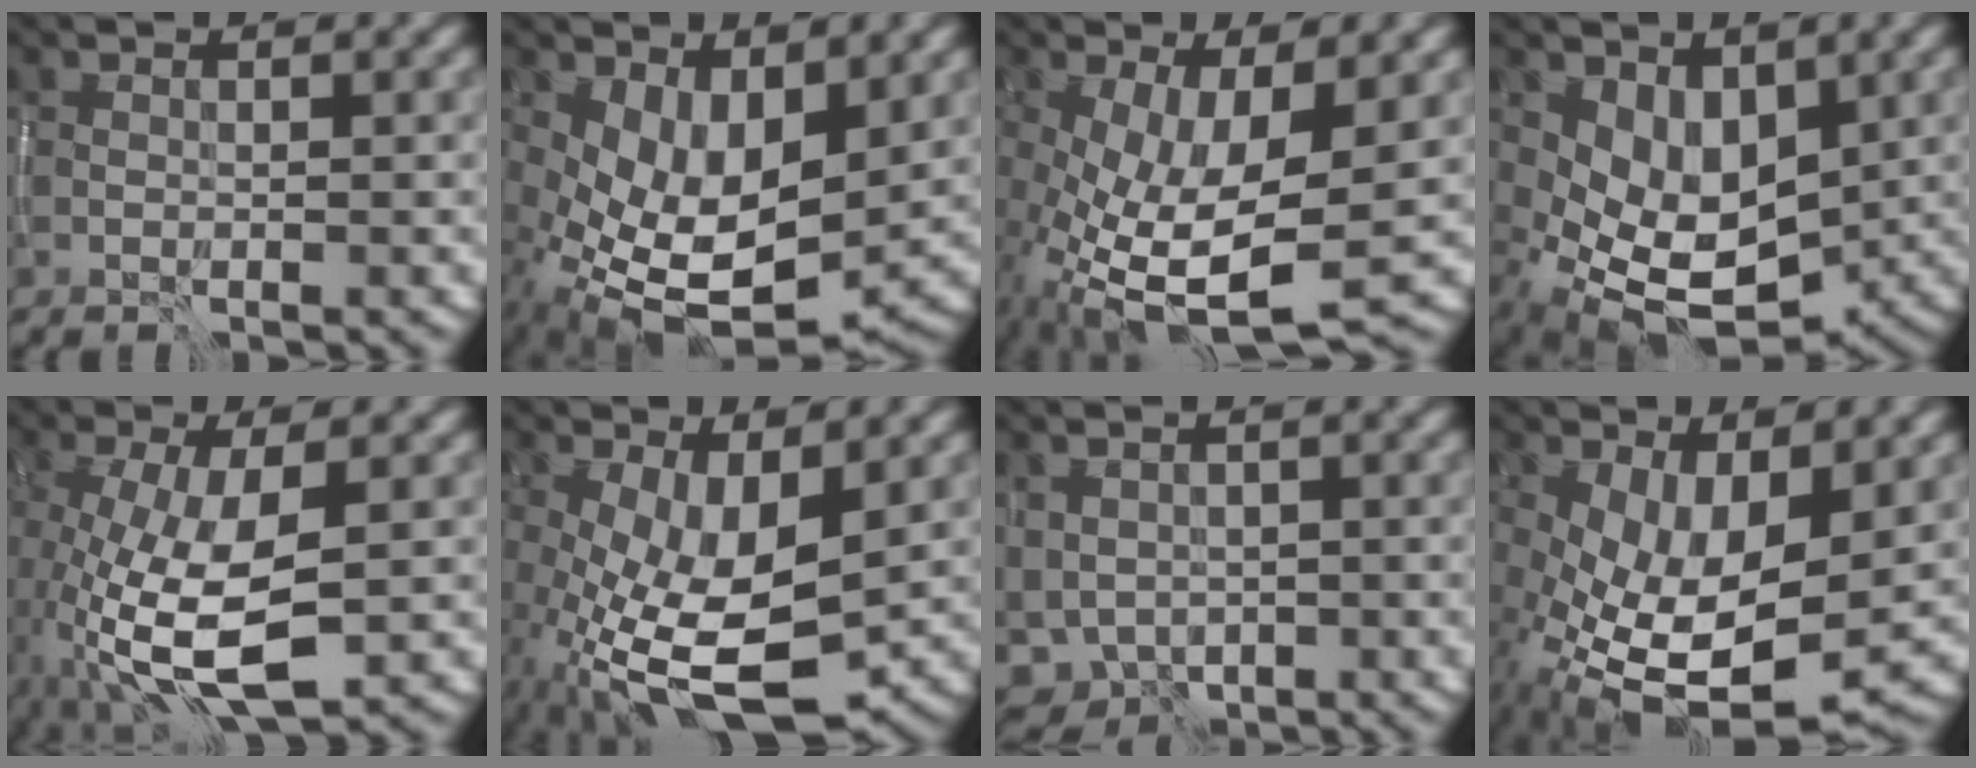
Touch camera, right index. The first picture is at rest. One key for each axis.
{"total": 9.4, "fx": -0.8, "fy": 5.1, "fz": 7.8, "tx": -0.156, "ty": -0.026, "tz": -0.002}
{"total": 10.6, "fx": -2.1, "fy": 4.1, "fz": 9.5, "tx": -0.191, "ty": -0.026, "tz": -0.028}
{"total": 6.3, "fx": 0.2, "fy": 4.1, "fz": 4.7, "tx": -0.089, "ty": -0.016, "tz": 0.014}
{"total": 9.2, "fx": -2.6, "fy": 3.7, "fz": 8.0, "tx": -0.186, "ty": -0.017, "tz": -0.044}
{"total": 9.3, "fx": -1.9, "fy": 3.8, "fz": 8.2, "tx": -0.172, "ty": -0.017, "tz": -0.028}
{"total": 3.9, "fx": -0.5, "fy": 3.0, "fz": 2.5, "tx": -0.052, "ty": -0.010, "tz": 0.003}
{"total": 11.3, "fx": -2.2, "fy": 5.3, "fz": 9.7, "tx": -0.185, "ty": -0.024, "tz": -0.025}